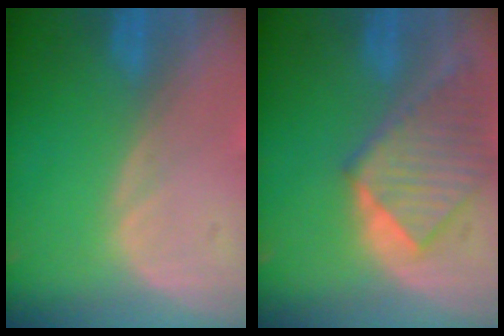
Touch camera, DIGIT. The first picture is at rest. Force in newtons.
{"total": 8.8, "press": 7.9, "slide": 3.9}